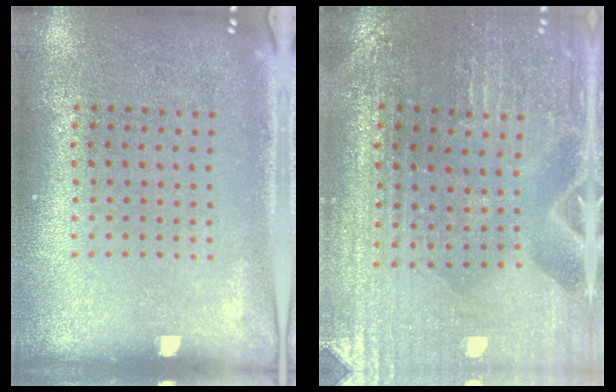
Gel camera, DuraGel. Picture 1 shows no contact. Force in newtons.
{"total": 1.5, "press": 1.4, "slide": 0.2}